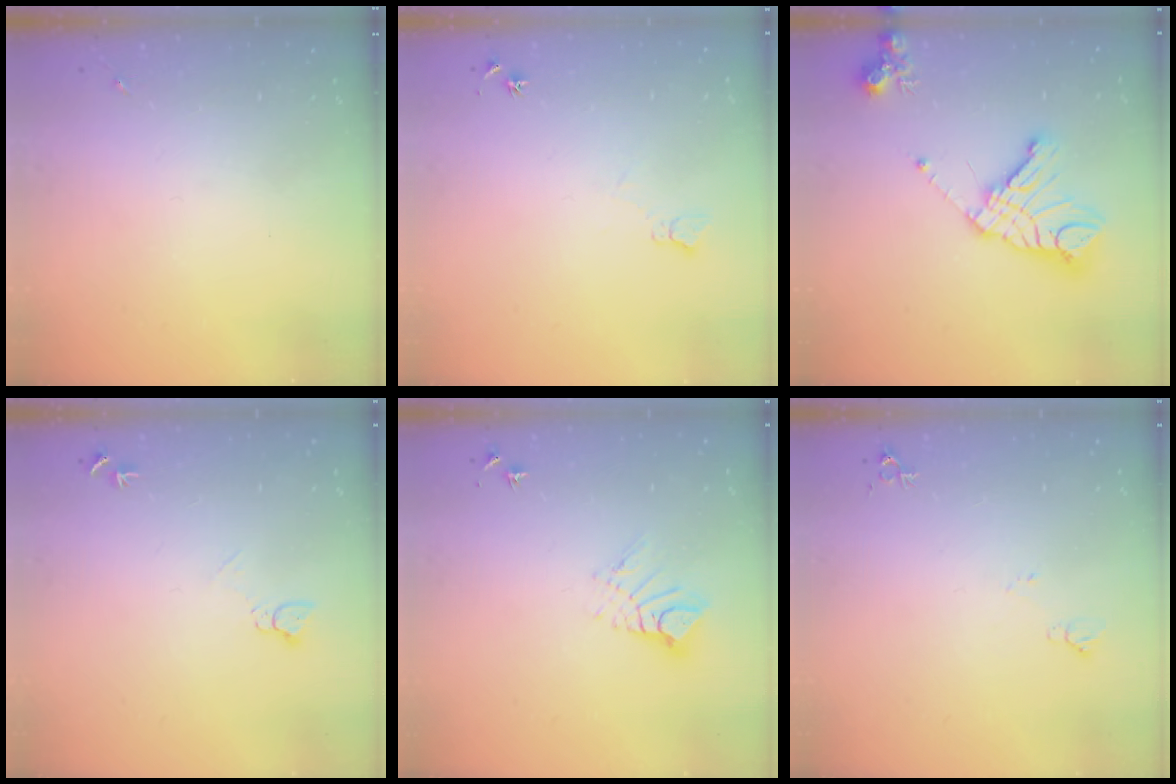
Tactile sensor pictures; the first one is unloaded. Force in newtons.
{"total": 6.2, "press": 6.1, "slide": 0.8}
{"total": 17.2, "press": 17.0, "slide": 2.4}
{"total": 5.1, "press": 5.1, "slide": 0.6}
{"total": 9.1, "press": 9.0, "slide": 1.0}
{"total": 5.2, "press": 5.1, "slide": 1.1}